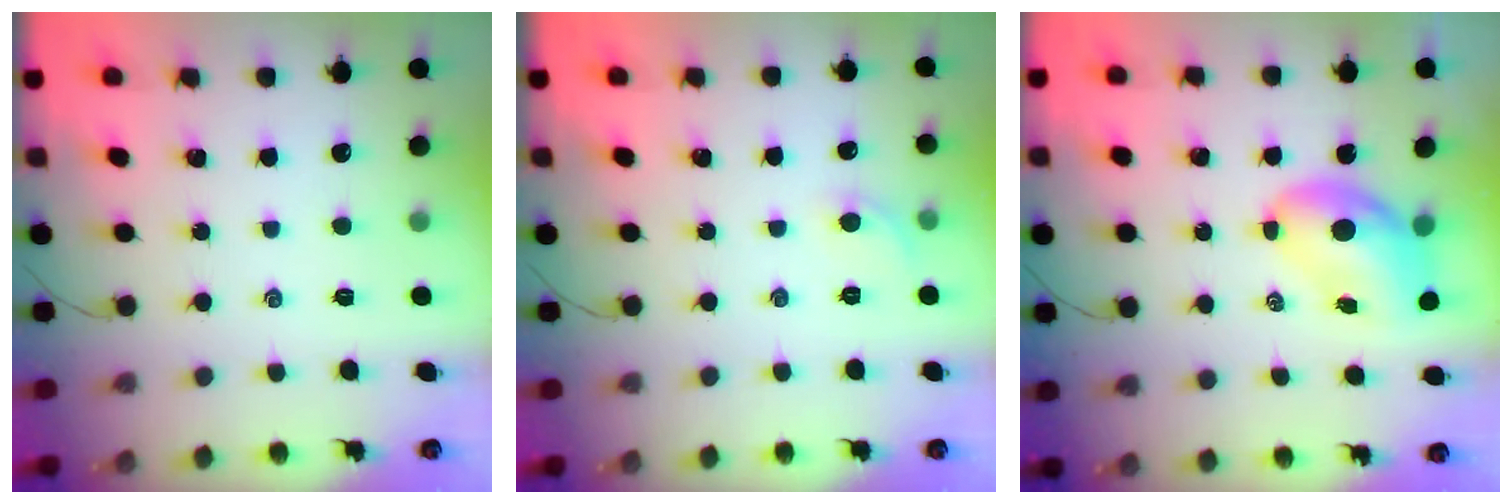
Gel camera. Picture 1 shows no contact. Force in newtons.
{"total": 4.2, "press": 3.9, "slide": 1.4}
{"total": 7.9, "press": 7.7, "slide": 1.7}